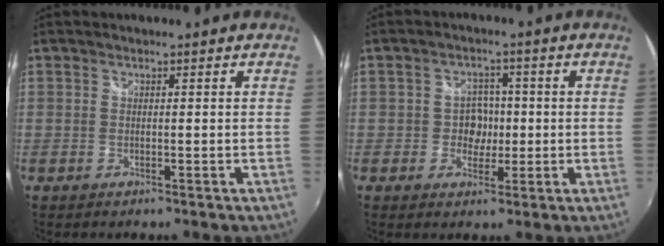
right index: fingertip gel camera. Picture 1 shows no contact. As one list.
[{"total": 4.2, "force": [-0.6, 3.9, 1.5], "torque": [-0.024, 0.009, -0.009]}]